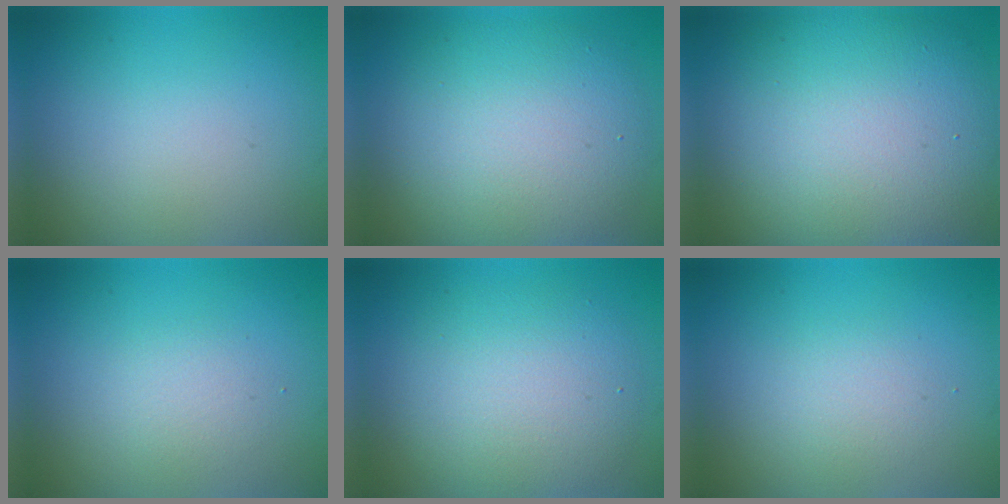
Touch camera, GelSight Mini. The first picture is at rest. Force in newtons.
{"total": 8.6, "press": 8.6, "slide": 0.5}
{"total": 13.4, "press": 13.4, "slide": 1.0}
{"total": 1.5, "press": 1.5, "slide": 0.1}
{"total": 5.8, "press": 5.8, "slide": 0.2}
{"total": 1.7, "press": 1.7, "slide": 0.0}